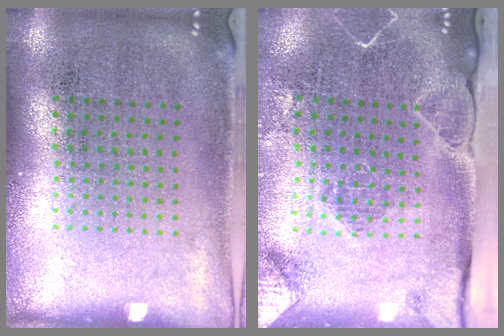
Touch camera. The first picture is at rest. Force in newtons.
{"total": 2.1, "press": 2.0, "slide": 0.6}